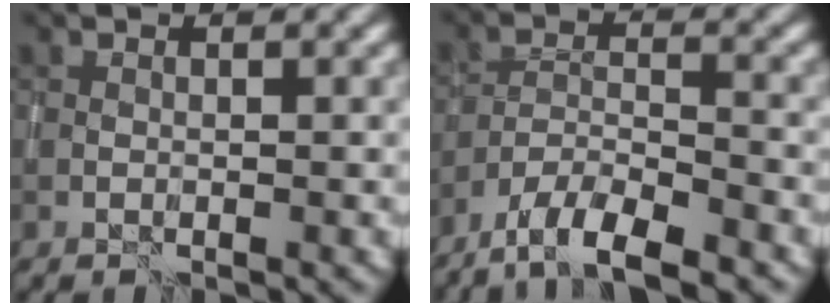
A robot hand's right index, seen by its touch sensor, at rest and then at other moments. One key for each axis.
{"total": 8.1, "fx": -6.6, "fy": 2.3, "fz": 4.0, "tx": -0.059, "ty": -0.014, "tz": -0.111}